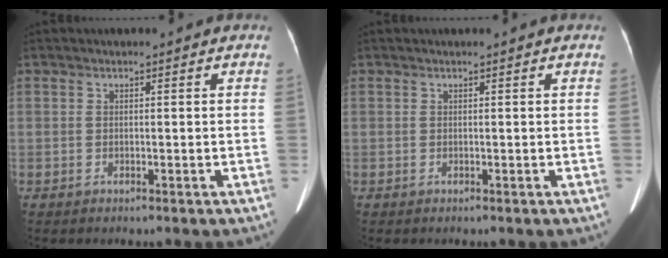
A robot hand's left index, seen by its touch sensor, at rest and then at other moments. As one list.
[{"total": 0.0}]